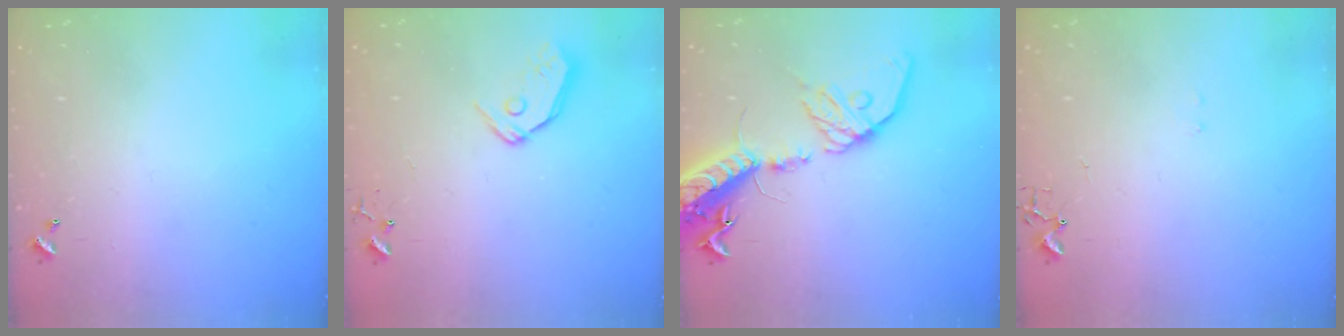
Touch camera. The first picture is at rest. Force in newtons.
{"total": 8.3, "press": 8.2, "slide": 0.7}
{"total": 20.9, "press": 20.4, "slide": 4.4}
{"total": 6.8, "press": 6.8, "slide": 0.6}